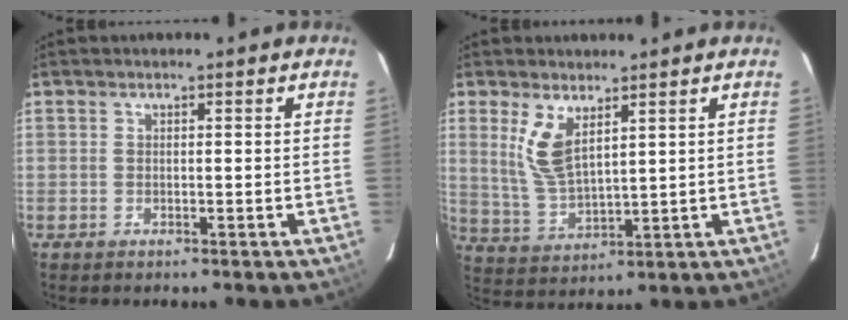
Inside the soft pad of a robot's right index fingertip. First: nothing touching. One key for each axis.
{"total": 7.9, "fx": 3.7, "fy": 3.1, "fz": 6.2, "tx": -0.128, "ty": -0.007, "tz": 0.084}